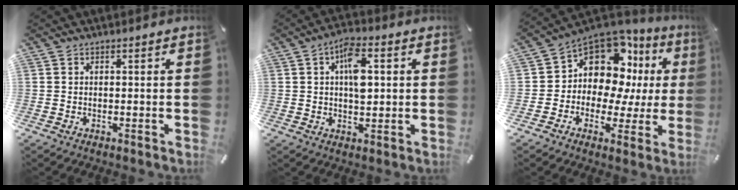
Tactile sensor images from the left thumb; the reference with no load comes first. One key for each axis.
{"total": 8.4, "fx": 1.8, "fy": 4.5, "fz": 6.9, "tx": -0.106, "ty": 0.002, "tz": 0.025}
{"total": 12.0, "fx": 5.0, "fy": 8.9, "fz": 6.3, "tx": -0.102, "ty": -0.060, "tz": 0.087}